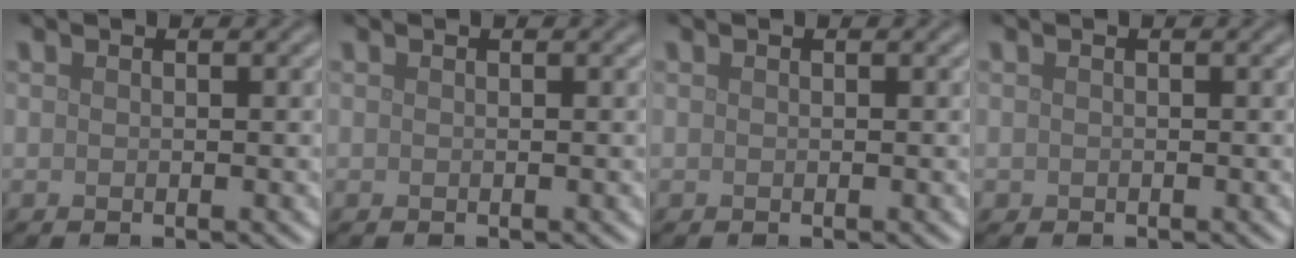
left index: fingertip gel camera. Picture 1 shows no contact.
{"total": 0.0}
{"total": 0.0}
{"total": 0.0}